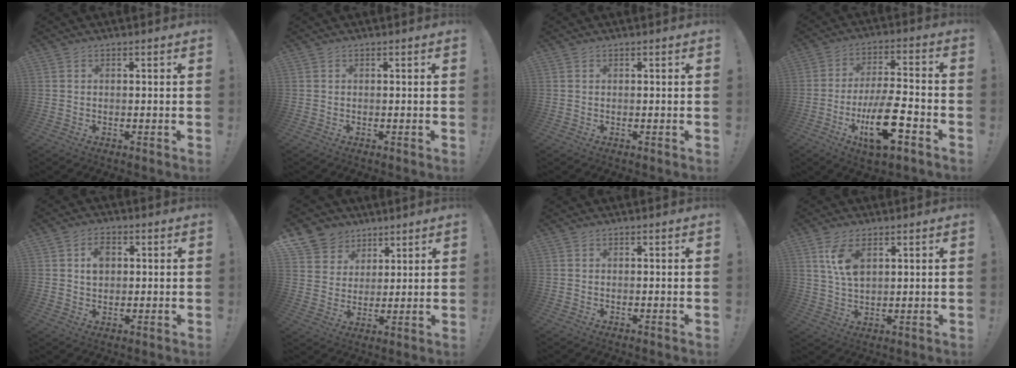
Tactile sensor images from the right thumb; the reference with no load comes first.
{"total": 0.0}
{"total": 0.0}
{"total": 16.8, "force": [-6.7, 5.7, 14.3], "torque": [-0.247, 0.026, -0.105]}
{"total": 5.2, "force": [1.0, 3.9, 3.2], "torque": [-0.038, 0.000, 0.014]}
{"total": 9.3, "force": [5.5, 7.3, 1.2], "torque": [-0.022, -0.042, 0.111]}
{"total": 0.0}
{"total": 8.0, "force": [3.2, 4.0, 6.1], "torque": [-0.108, -0.010, 0.056]}